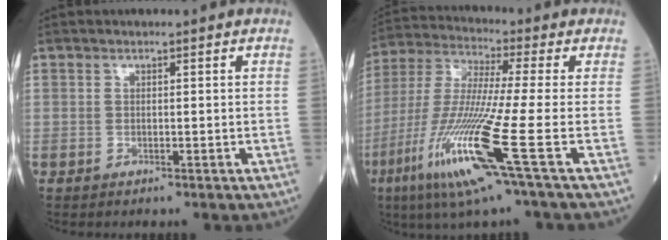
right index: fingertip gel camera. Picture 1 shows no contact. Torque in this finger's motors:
{"motor_torque": [1.27, -0.87, 1.05, 0.21]}